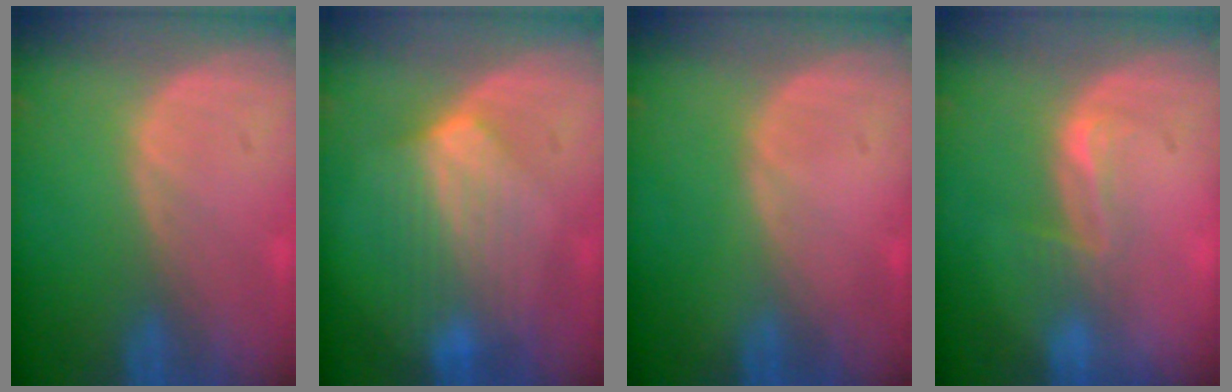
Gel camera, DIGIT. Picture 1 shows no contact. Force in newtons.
{"total": 7.4, "press": 6.6, "slide": 3.2}
{"total": 0.0}
{"total": 2.7, "press": 2.3, "slide": 1.5}